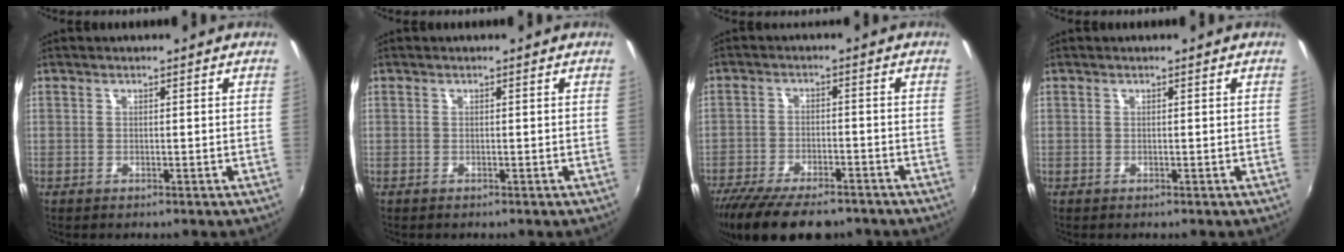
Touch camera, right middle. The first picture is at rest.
{"total": 0.0}
{"total": 15.3, "force": [-12.0, 5.0, 8.0], "torque": [-0.171, -0.040, -0.192]}
{"total": 0.0}